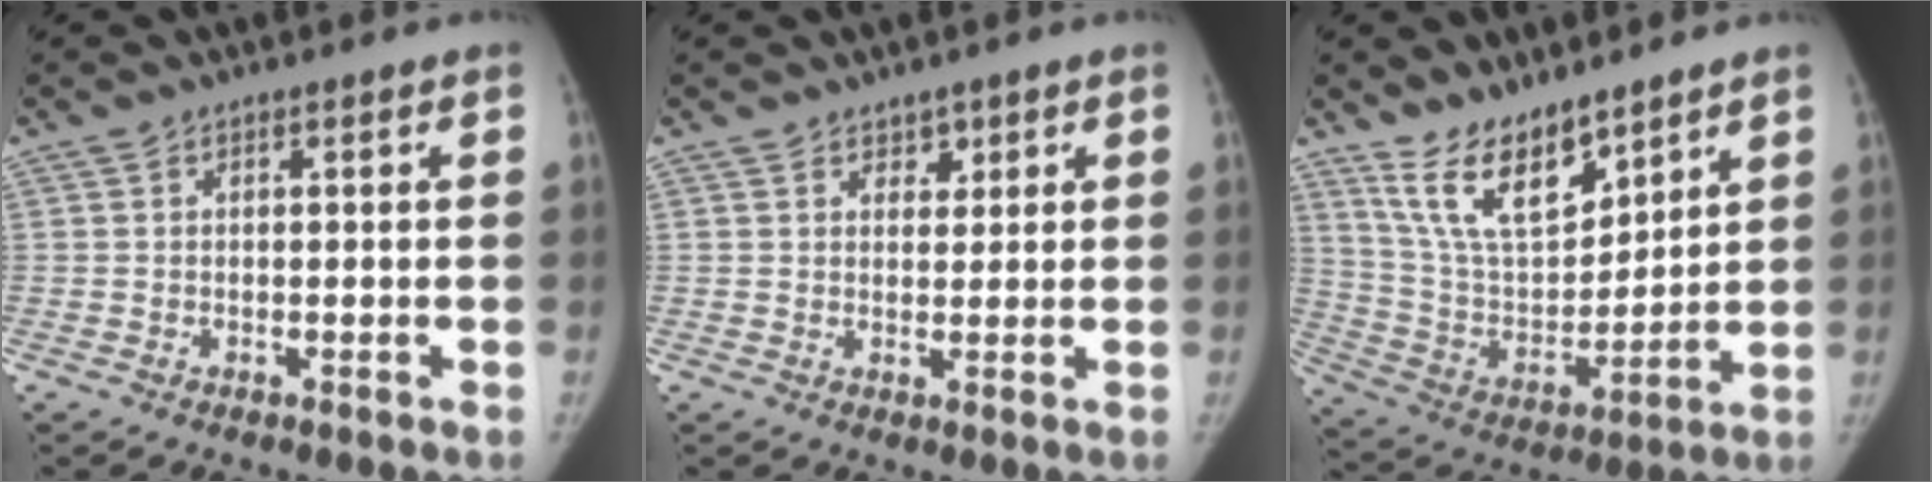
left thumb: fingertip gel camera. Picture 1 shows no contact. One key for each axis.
{"total": 2.2, "fx": 1.5, "fy": 1.5, "fz": 0.6, "tx": 0.012, "ty": -0.008, "tz": 0.020}
{"total": 14.0, "fx": 10.4, "fy": 5.9, "fz": 7.4, "tx": -0.100, "ty": -0.069, "tz": 0.209}